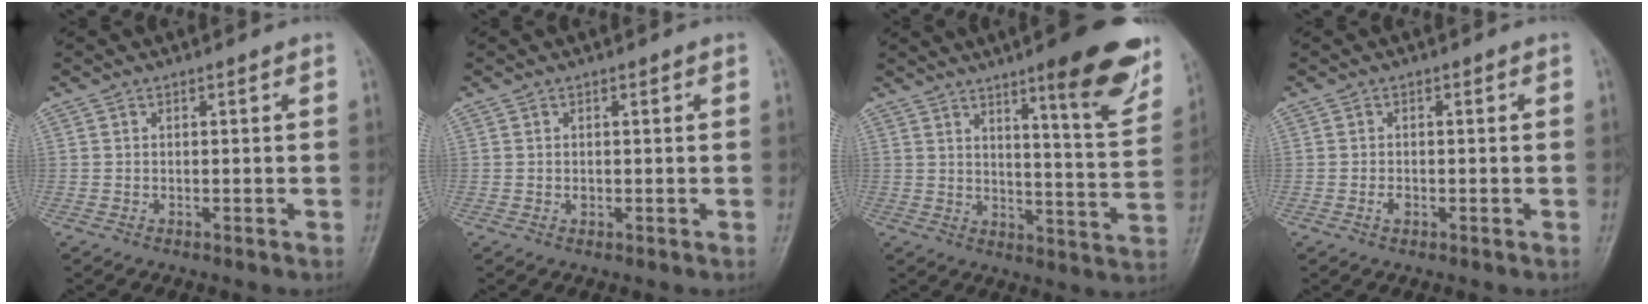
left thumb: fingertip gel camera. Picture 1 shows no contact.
{"total": 0.8, "force": [0.1, 0.6, 0.4], "torque": [-0.003, 0.000, 0.000]}
{"total": 15.7, "force": [9.5, 2.7, 12.3], "torque": [-0.136, -0.056, 0.132]}
{"total": 1.3, "force": [-0.5, 0.8, 0.9], "torque": [-0.014, 0.000, -0.010]}